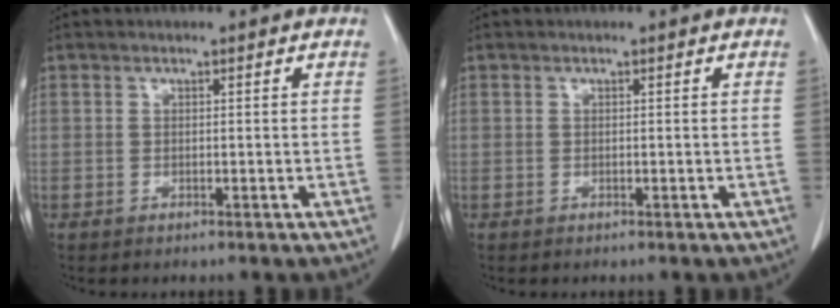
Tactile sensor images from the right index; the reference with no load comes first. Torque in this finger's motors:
{"motor_torque": [0.00, 0.00, 0.00, 0.00]}